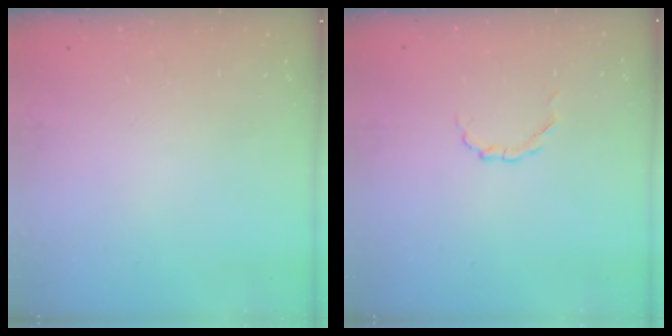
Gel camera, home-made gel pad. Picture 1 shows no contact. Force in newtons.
{"total": 1.7, "press": 1.7, "slide": 0.1}